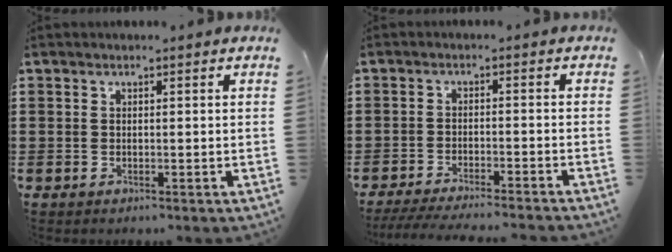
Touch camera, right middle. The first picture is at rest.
{"total": 3.7, "force": [-3.4, -0.3, 1.2], "torque": [-0.025, -0.008, -0.070]}